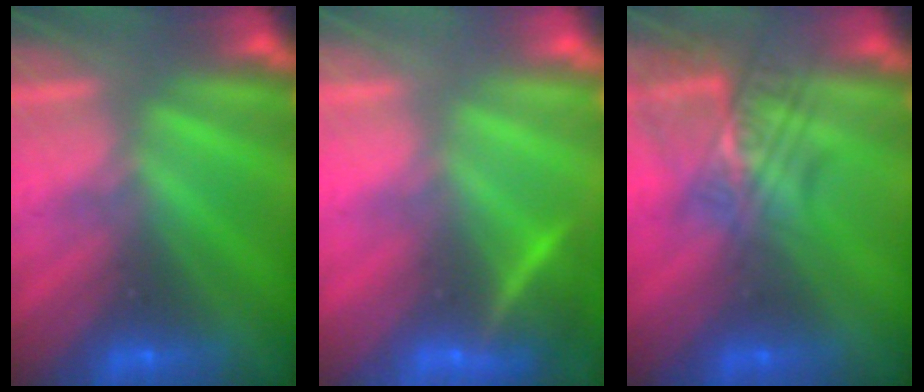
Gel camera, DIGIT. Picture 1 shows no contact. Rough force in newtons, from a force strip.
{"total": 2.8}
{"total": 2.4}